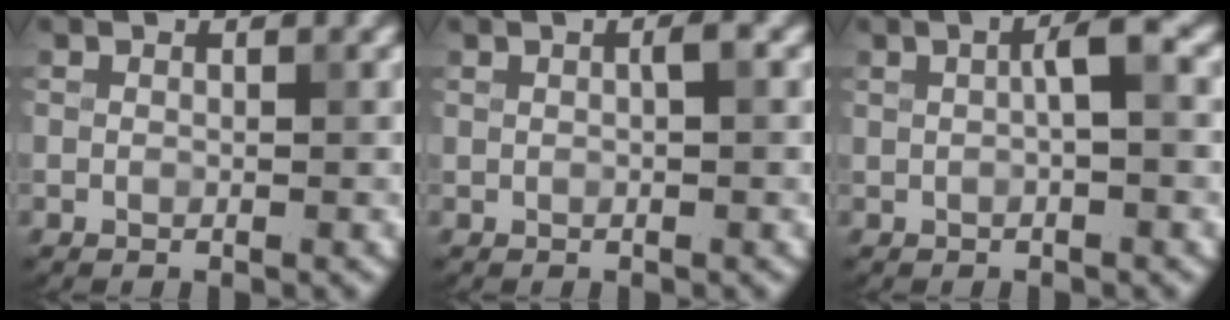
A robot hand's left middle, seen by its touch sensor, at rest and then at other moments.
{"total": 1.0, "force": [0.2, 0.1, 0.9], "torque": [-0.019, 0.006, 0.004]}
{"total": 2.3, "force": [0.3, 0.3, 2.3], "torque": [-0.039, 0.011, 0.005]}